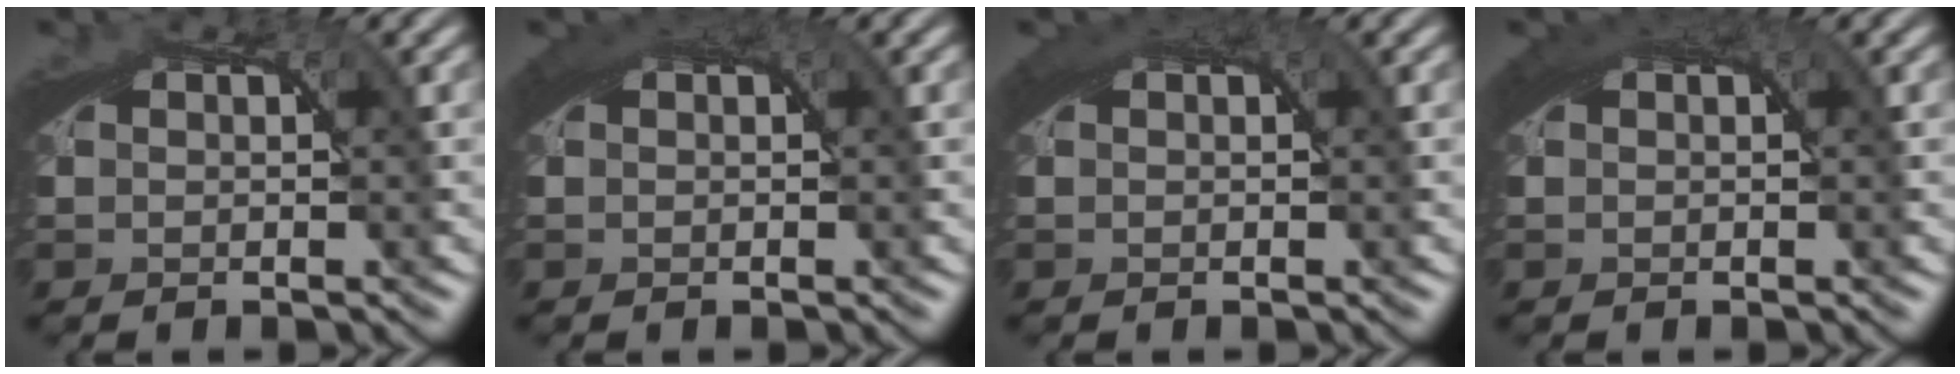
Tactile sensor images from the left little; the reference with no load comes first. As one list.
[{"total": 2.0, "force": [1.1, 0.4, 1.6], "torque": [-0.019, 0.009, 0.013]}, {"total": 1.9, "force": [1.0, 0.4, 1.5], "torque": [-0.018, 0.009, 0.013]}, {"total": 2.3, "force": [1.2, 0.5, 1.9], "torque": [-0.022, 0.011, 0.015]}]